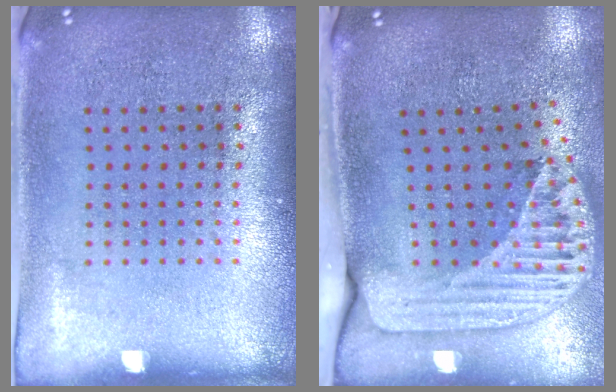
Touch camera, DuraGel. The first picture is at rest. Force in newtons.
{"total": 2.6, "press": 1.8, "slide": 1.9}